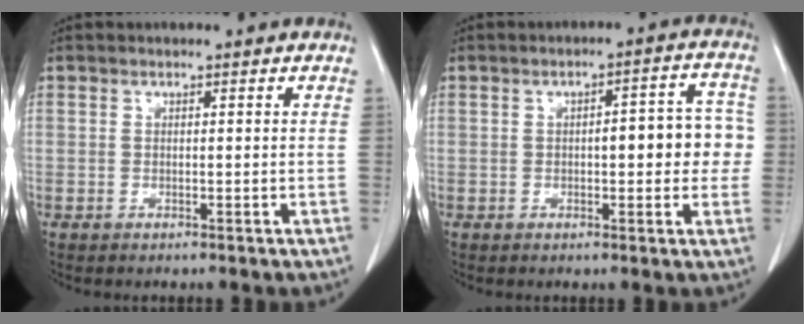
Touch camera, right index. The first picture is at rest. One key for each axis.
{"total": 8.1, "fx": 0.1, "fy": 2.7, "fz": 7.6, "tx": -0.090, "ty": 0.027, "tz": 0.002}